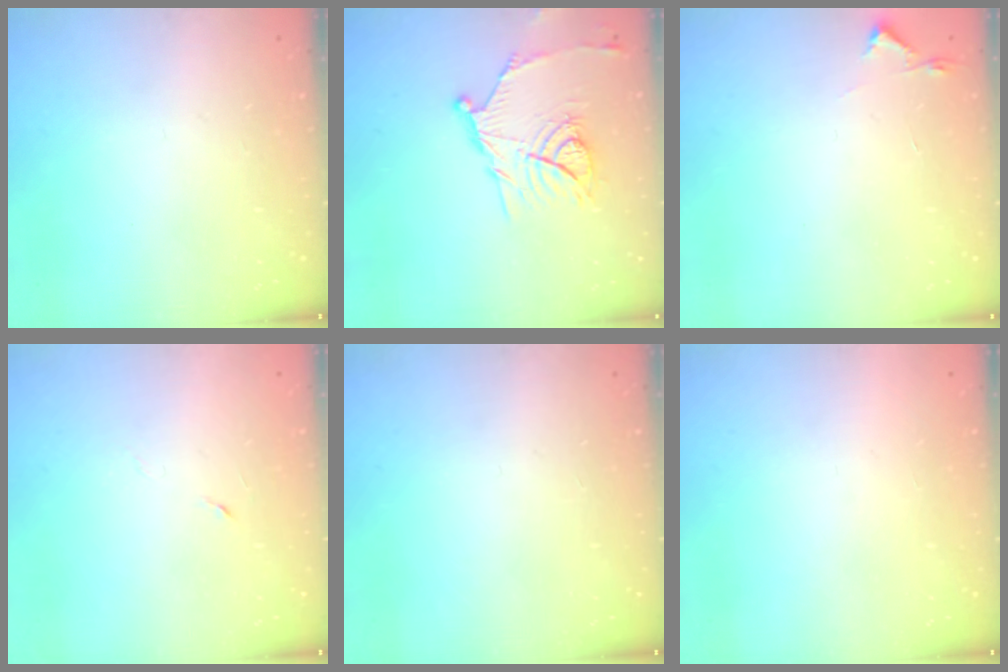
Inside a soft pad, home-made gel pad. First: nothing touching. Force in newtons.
{"total": 14.1, "press": 14.1, "slide": 0.2}
{"total": 2.7, "press": 2.6, "slide": 0.4}
{"total": 2.9, "press": 2.7, "slide": 1.0}
{"total": 0.0}
{"total": 1.5, "press": 1.5, "slide": 0.1}